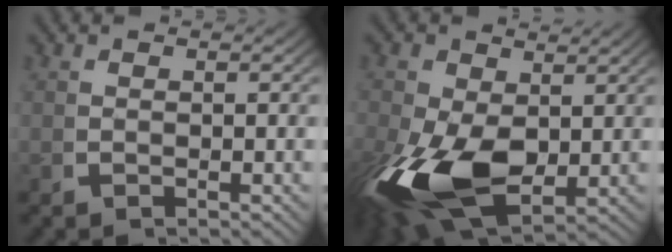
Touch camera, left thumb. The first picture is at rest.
{"total": 13.5, "force": [-2.4, 8.6, 10.1], "torque": [-0.228, -0.072, -0.010]}